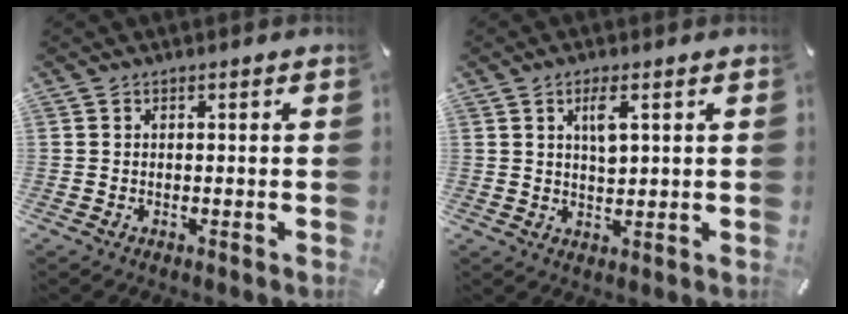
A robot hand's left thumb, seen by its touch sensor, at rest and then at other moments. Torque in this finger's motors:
{"motor_torque": [-0.10, -0.16, 0.29, 0.09, 0.07]}